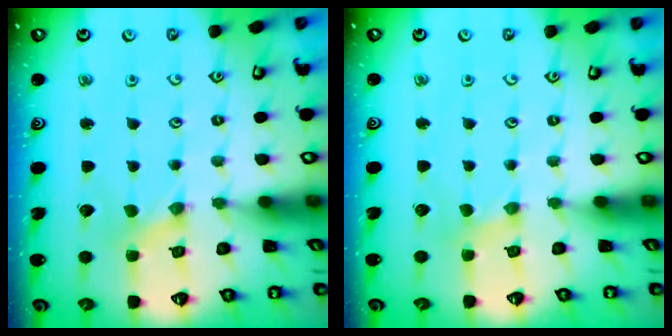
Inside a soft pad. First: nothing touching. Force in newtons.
{"total": 0.7, "press": 0.7, "slide": 0.2}